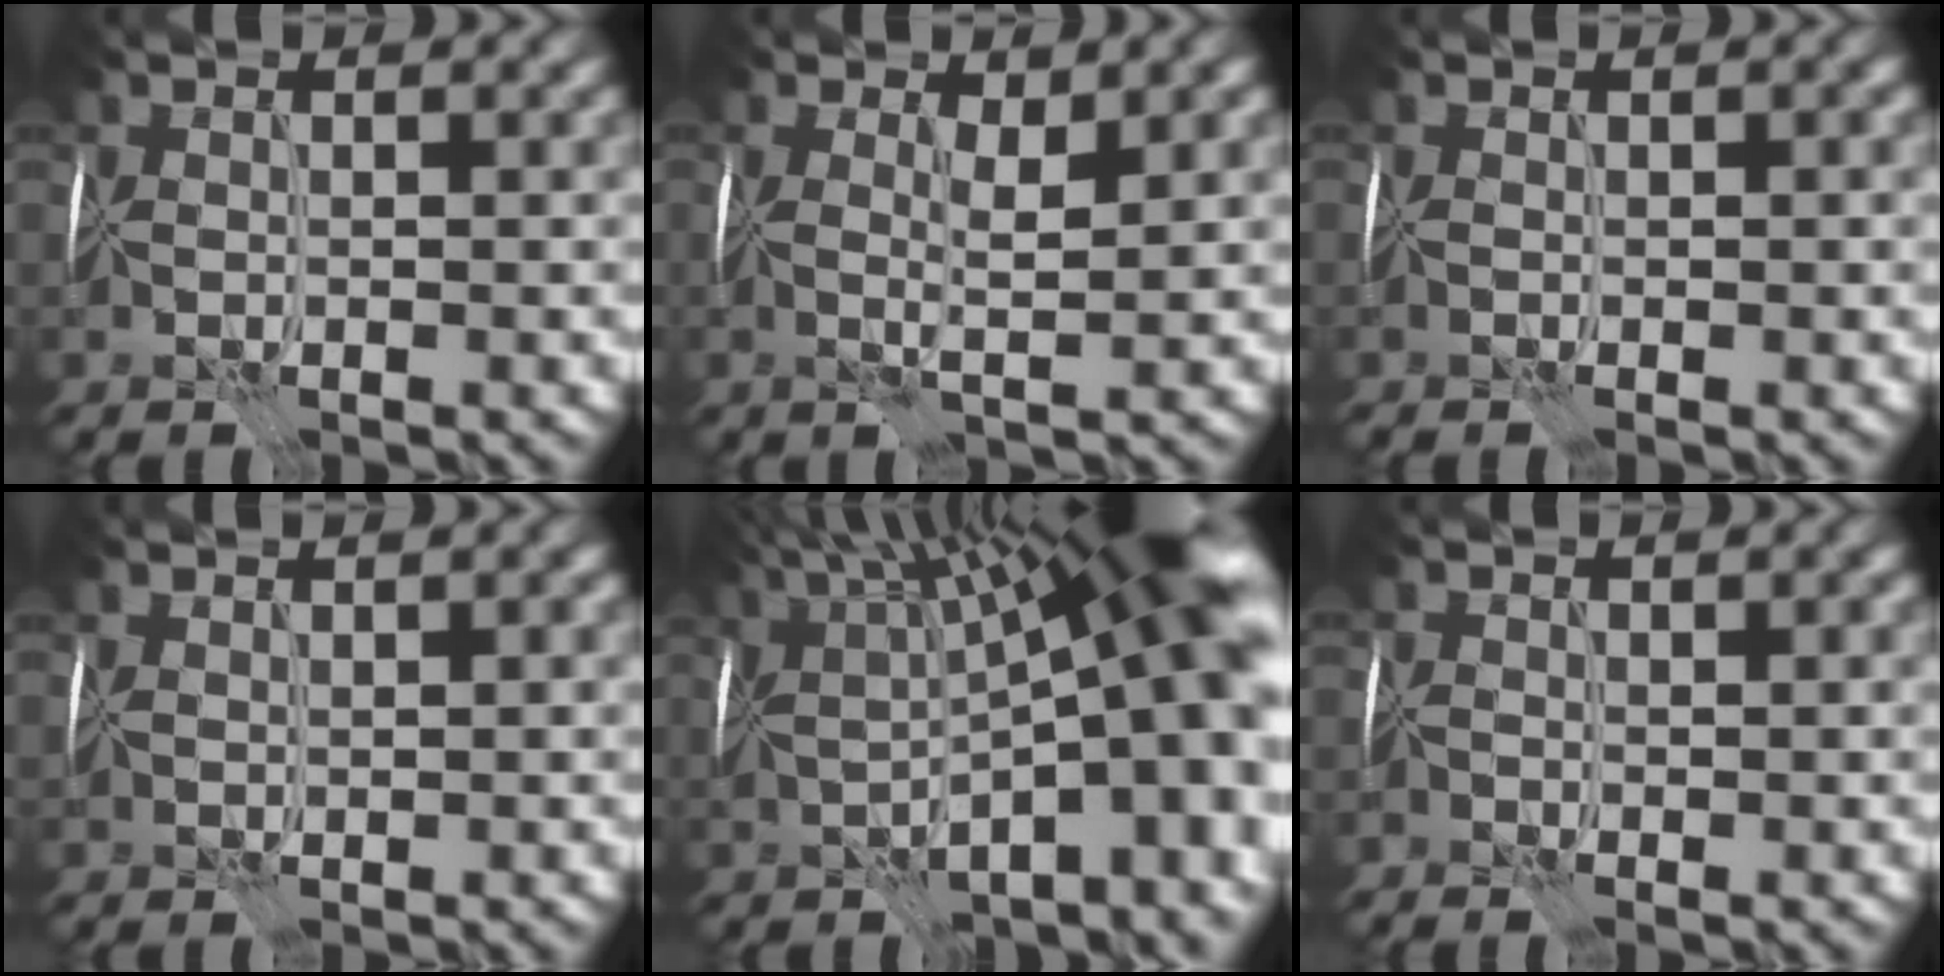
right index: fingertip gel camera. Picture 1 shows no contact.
{"total": 2.2, "force": [1.0, 0.3, 1.9], "torque": [-0.040, 0.000, 0.018]}
{"total": 0.5, "force": [-0.3, 0.1, 0.4], "torque": [-0.007, 0.002, -0.007]}
{"total": 1.0, "force": [0.7, 0.4, 0.5], "torque": [-0.009, 0.005, 0.016]}
{"total": 19.3, "force": [2.2, 6.8, 18.0], "torque": [-0.223, 0.025, 0.050]}
{"total": 0.8, "force": [-0.6, 0.4, 0.4], "torque": [-0.004, 0.003, -0.014]}